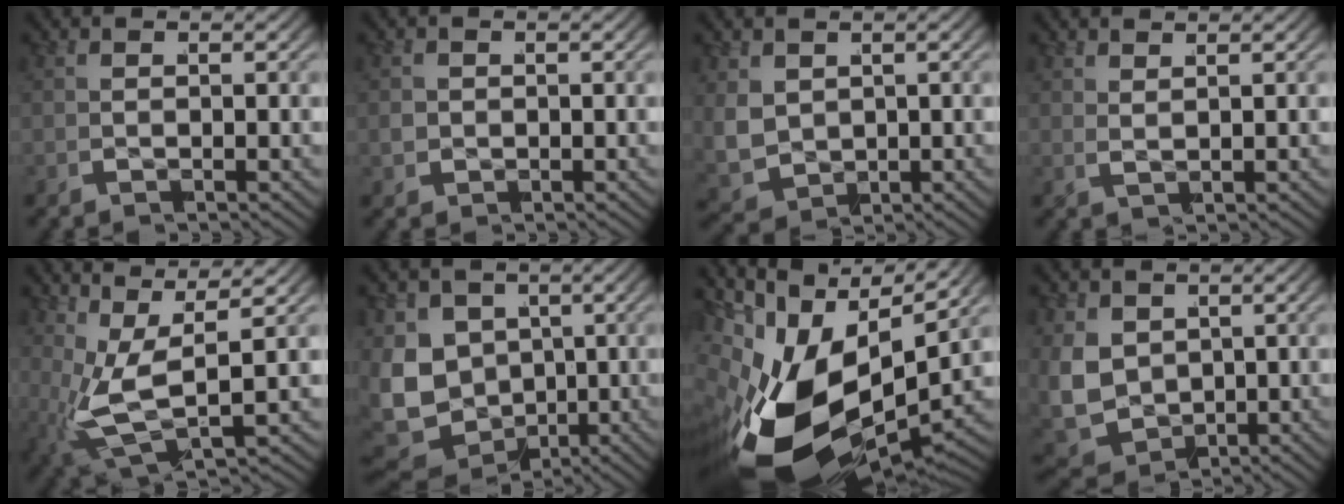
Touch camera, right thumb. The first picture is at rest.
{"total": 2.0, "force": [-0.1, 1.9, 0.5], "torque": [-0.019, -0.012, 0.003]}
{"total": 4.6, "force": [-0.1, 3.9, 2.4], "torque": [-0.076, -0.033, 0.018]}
{"total": 1.5, "force": [1.5, 0.1, 0.4], "torque": [0.003, 0.005, 0.029]}
{"total": 8.6, "force": [1.2, 5.2, 6.7], "torque": [-0.139, -0.034, 0.031]}
{"total": 11.7, "force": [-2.0, 9.8, 6.2], "torque": [-0.177, -0.067, -0.014]}
{"total": 19.9, "force": [-5.0, 12.2, 14.9], "torque": [-0.296, -0.083, -0.049]}
{"total": 8.1, "force": [-0.8, 6.8, 4.2], "torque": [-0.142, -0.054, 0.007]}